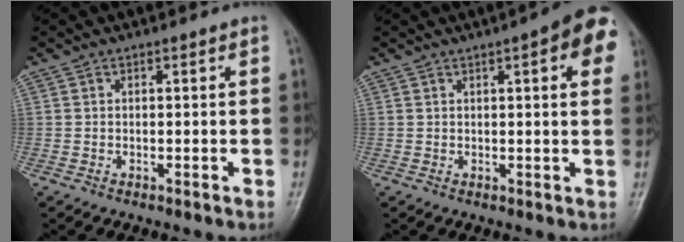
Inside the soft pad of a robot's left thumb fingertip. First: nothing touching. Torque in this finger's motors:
{"motor_torque": [0.20, 0.40, 0.05, -0.37, 0.09]}